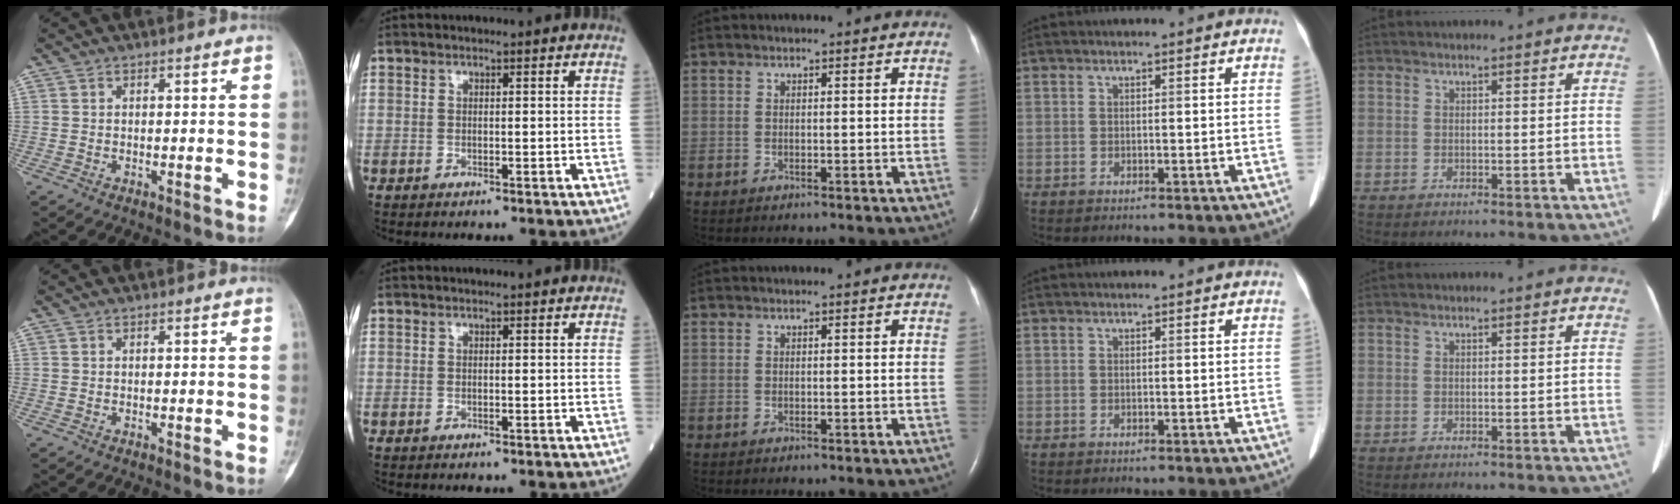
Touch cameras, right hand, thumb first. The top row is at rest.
{}